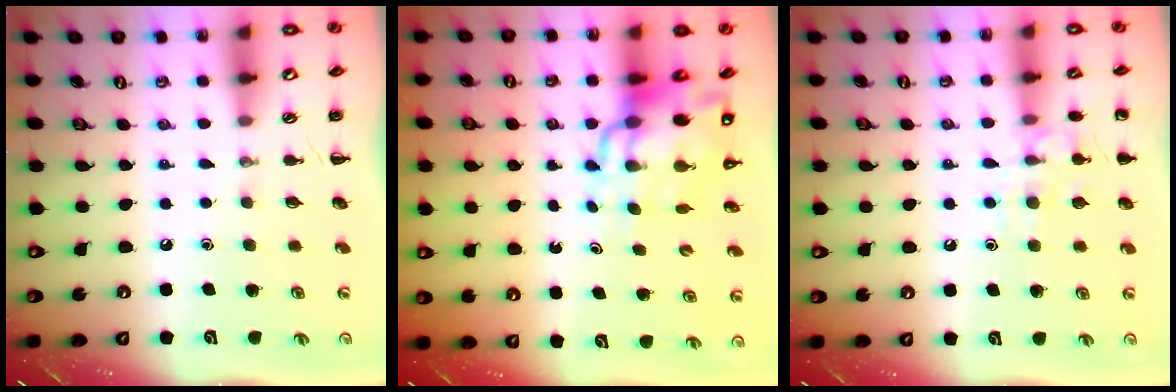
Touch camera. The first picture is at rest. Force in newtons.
{"total": 12.2, "press": 11.6, "slide": 3.5}
{"total": 10.0, "press": 9.9, "slide": 1.1}